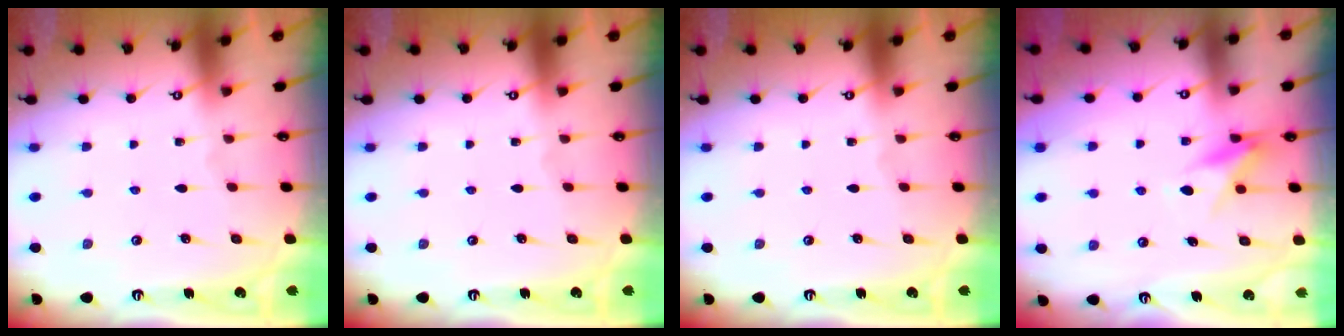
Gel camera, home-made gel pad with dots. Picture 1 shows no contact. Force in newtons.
{"total": 0.0}
{"total": 0.0}
{"total": 7.8, "press": 7.7, "slide": 1.1}